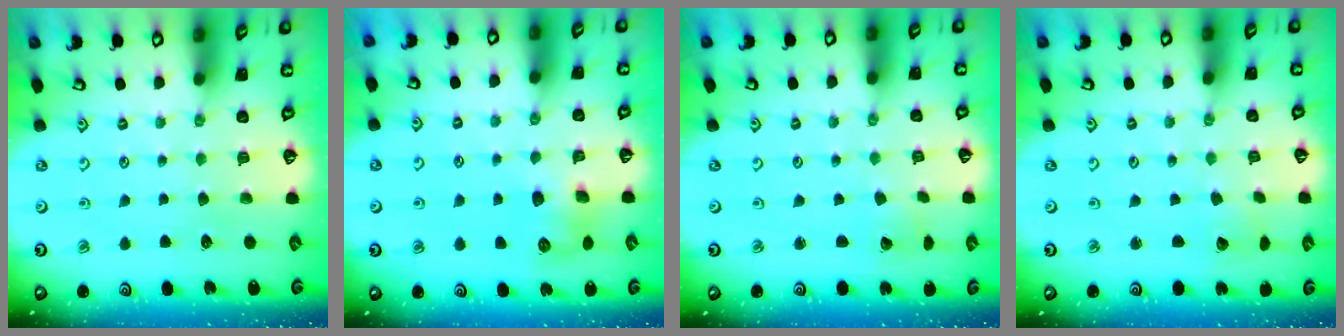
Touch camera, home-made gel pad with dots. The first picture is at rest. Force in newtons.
{"total": 8.9, "press": 8.8, "slide": 0.7}
{"total": 2.0, "press": 2.0, "slide": 0.1}
{"total": 2.3, "press": 2.3, "slide": 0.2}